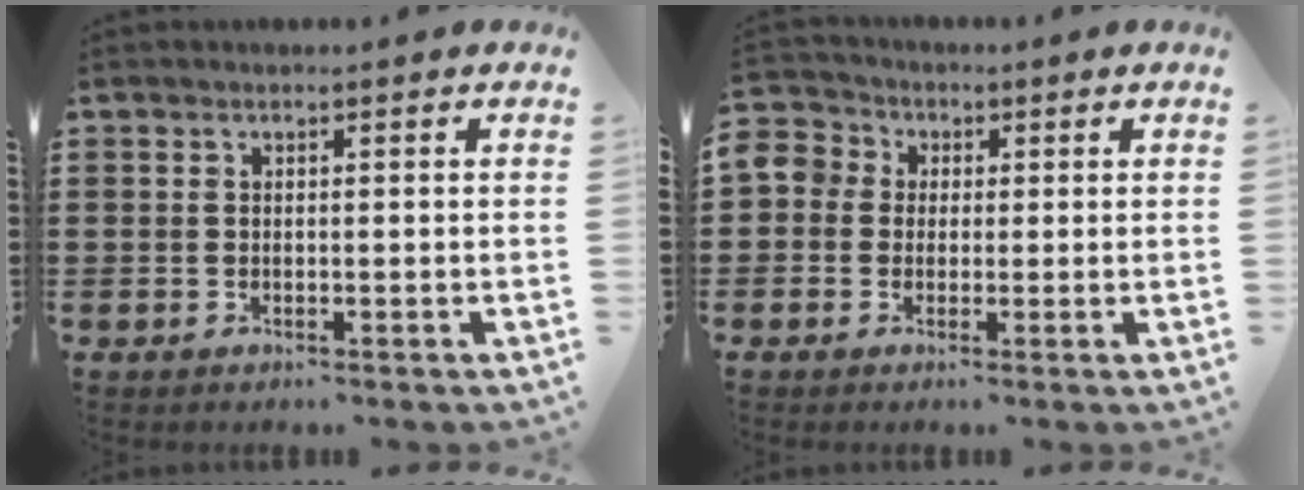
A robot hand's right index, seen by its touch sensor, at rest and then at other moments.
{"total": 4.3, "force": [0.0, 4.1, 1.1], "torque": [-0.046, 0.007, -0.005]}